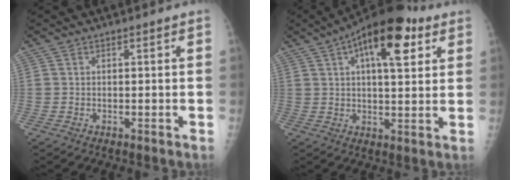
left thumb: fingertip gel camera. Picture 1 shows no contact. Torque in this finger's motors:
{"motor_torque": [0.42, 0.59, 0.21, -0.17, 0.15]}